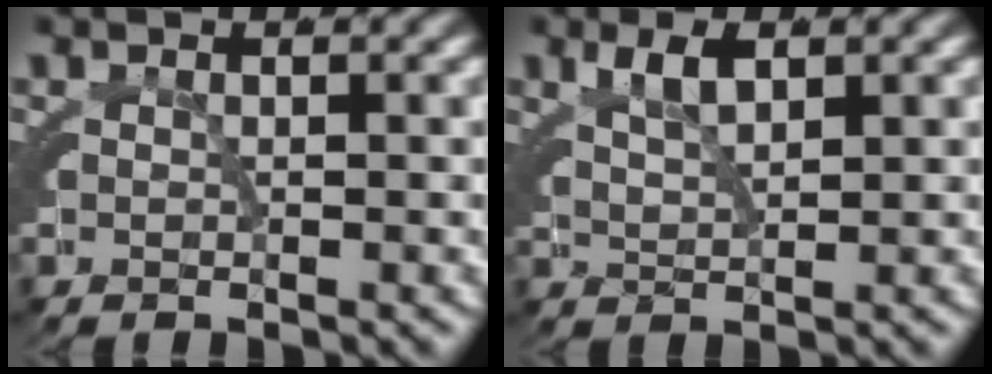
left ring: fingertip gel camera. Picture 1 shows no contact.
{"total": 2.3, "force": [1.5, 0.1, 1.7], "torque": [-0.033, -0.002, 0.038]}